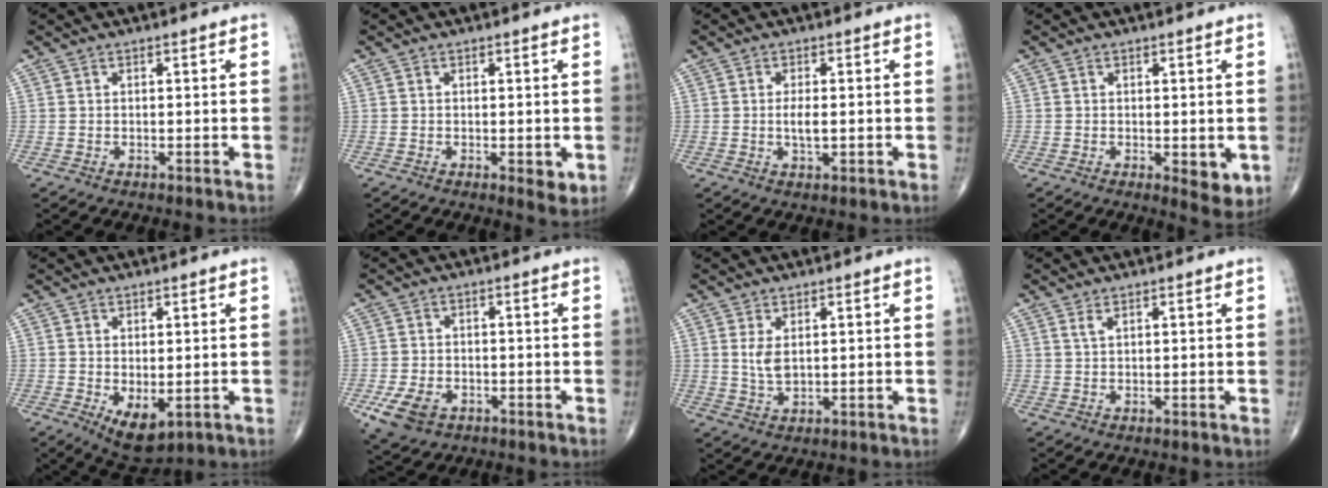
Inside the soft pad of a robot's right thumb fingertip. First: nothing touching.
{"total": 3.0, "force": [-0.5, 1.3, 2.6], "torque": [-0.025, -0.007, -0.005]}
{"total": 3.1, "force": [-0.2, 1.2, 2.8], "torque": [-0.054, -0.003, -0.004]}
{"total": 4.9, "force": [-0.8, 2.2, 4.3], "torque": [-0.043, -0.012, -0.005]}
{"total": 6.4, "force": [-1.5, 3.4, 5.3], "torque": [-0.076, -0.015, -0.008]}
{"total": 7.1, "force": [-3.1, 4.9, 4.1], "torque": [-0.079, 0.007, -0.048]}
{"total": 3.7, "force": [0.9, 1.9, 3.1], "torque": [-0.057, -0.010, 0.025]}
{"total": 1.2, "force": [0.7, 0.3, 0.8], "torque": [-0.018, 0.004, 0.017]}